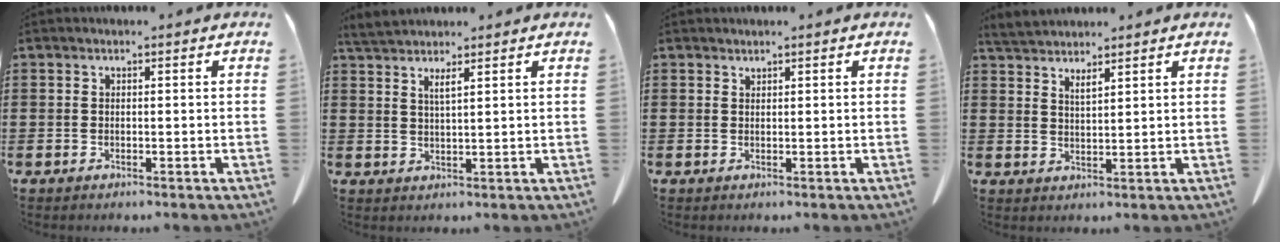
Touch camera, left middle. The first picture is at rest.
{"total": 2.9, "force": [2.3, 0.0, 1.7], "torque": [-0.039, -0.003, 0.042]}
{"total": 0.7, "force": [0.7, 0.1, 0.0], "torque": [-0.002, -0.001, 0.014]}
{"total": 3.2, "force": [3.1, 0.1, 0.8], "torque": [-0.024, -0.006, 0.057]}